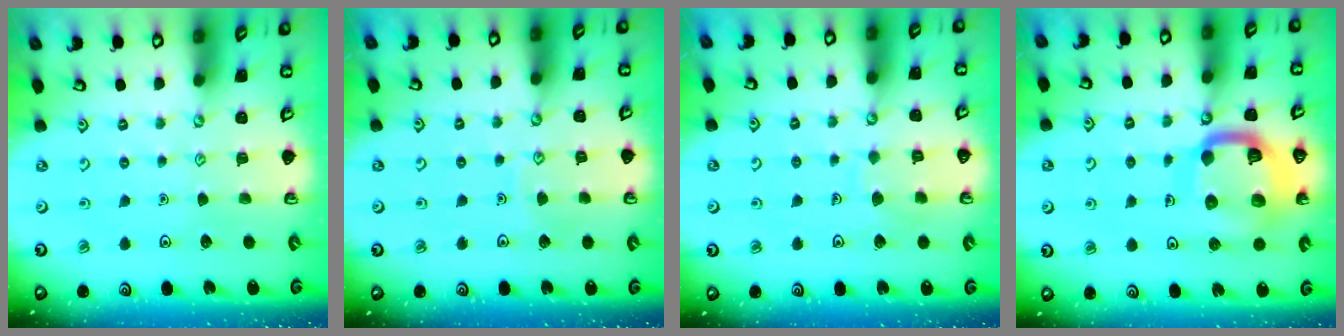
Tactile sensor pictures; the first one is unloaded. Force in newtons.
{"total": 3.7, "press": 3.7, "slide": 0.3}
{"total": 6.2, "press": 6.2, "slide": 0.6}
{"total": 16.3, "press": 16.2, "slide": 1.7}